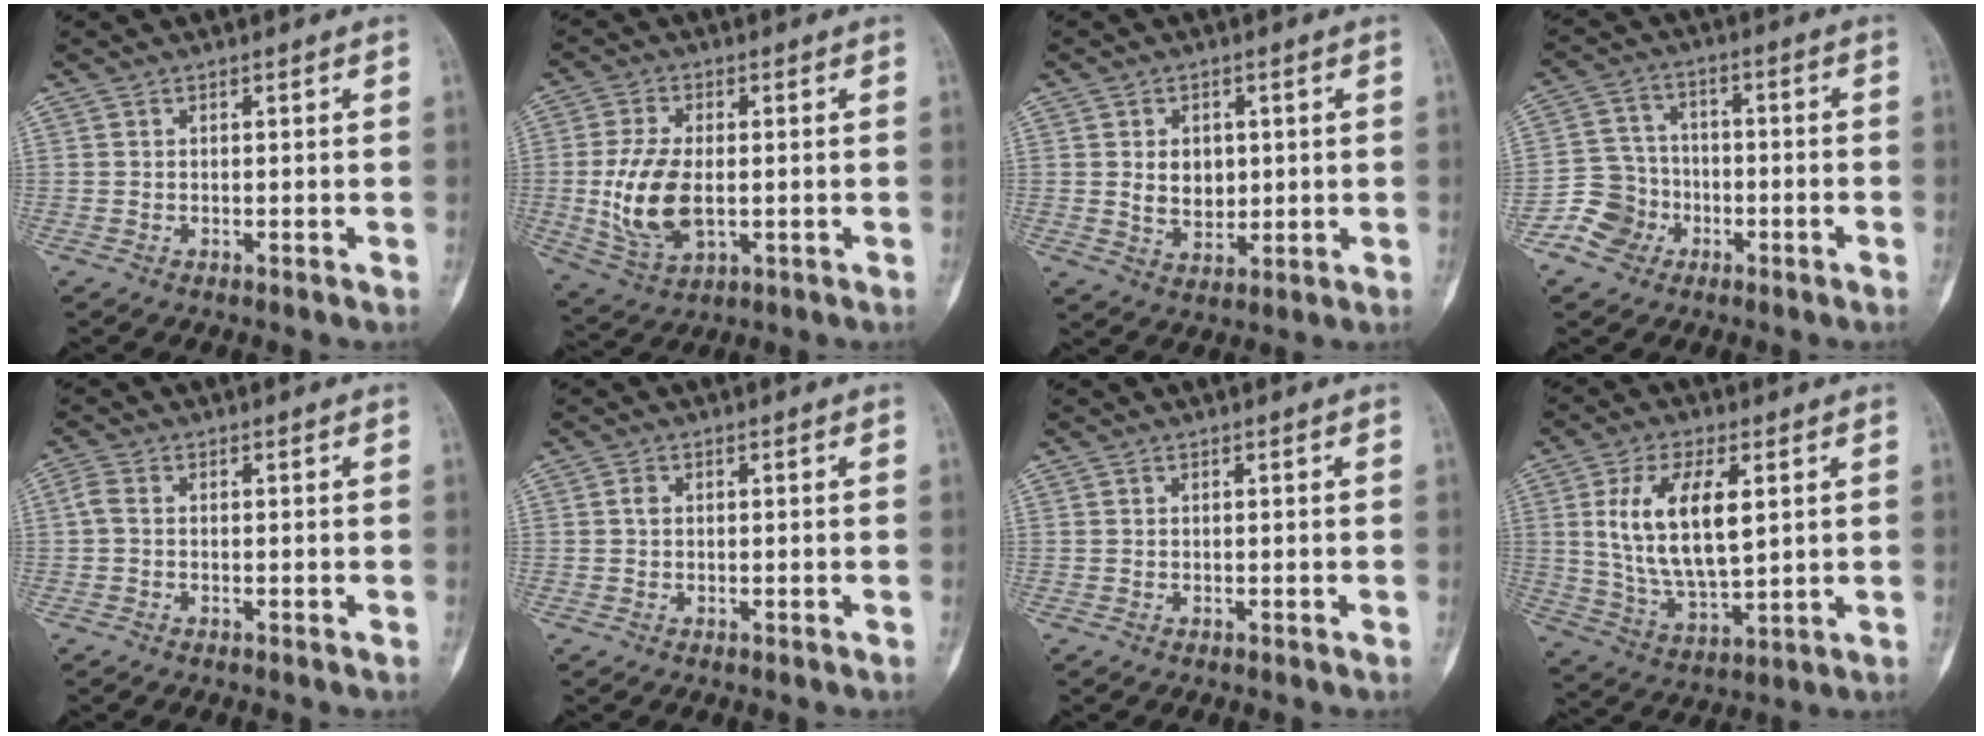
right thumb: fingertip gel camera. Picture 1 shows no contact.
{"total": 11.8, "force": [-0.8, 6.4, 9.9], "torque": [-0.201, -0.009, -0.007]}
{"total": 6.2, "force": [0.9, 4.6, 4.1], "torque": [-0.038, -0.009, 0.024]}
{"total": 7.5, "force": [-3.7, 6.4, 1.4], "torque": [0.008, 0.037, -0.072]}
{"total": 1.9, "force": [-0.1, 1.2, 1.5], "torque": [-0.036, 0.003, -0.009]}
{"total": 1.3, "force": [0.2, 1.0, 0.8], "torque": [-0.012, 0.002, 0.001]}
{"total": 0.0}
{"total": 15.2, "force": [3.5, 7.2, 13.0], "torque": [-0.234, -0.017, 0.074]}